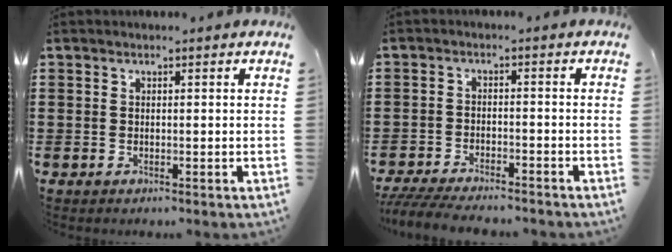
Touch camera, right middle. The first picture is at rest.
{"total": 4.6, "force": [-4.4, 0.4, 1.3], "torque": [-0.036, -0.010, -0.090]}